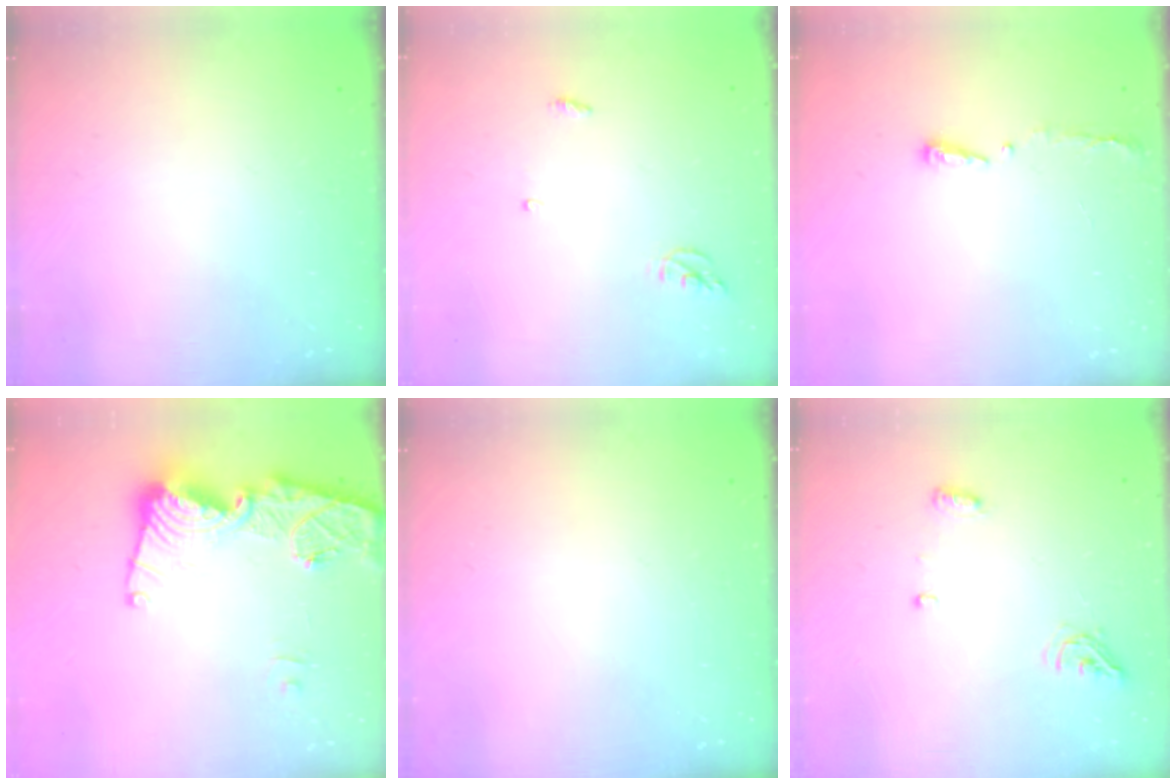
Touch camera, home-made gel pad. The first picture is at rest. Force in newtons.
{"total": 3.8, "press": 3.7, "slide": 0.2}
{"total": 3.7, "press": 3.7, "slide": 0.6}
{"total": 17.9, "press": 17.8, "slide": 1.7}
{"total": 0.0}
{"total": 5.8, "press": 5.7, "slide": 0.9}